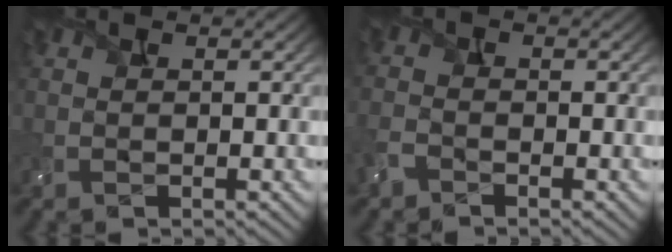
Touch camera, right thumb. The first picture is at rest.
{"total": 2.4, "force": [-1.7, 1.3, 1.1], "torque": [-0.031, -0.004, -0.049]}